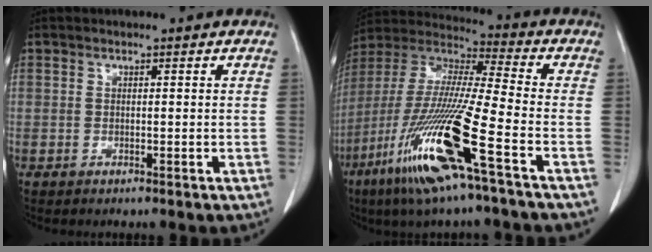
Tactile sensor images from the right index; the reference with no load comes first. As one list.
[{"total": 19.5, "force": [-9.0, 0.2, 17.3], "torque": [-0.388, -0.046, -0.181]}]